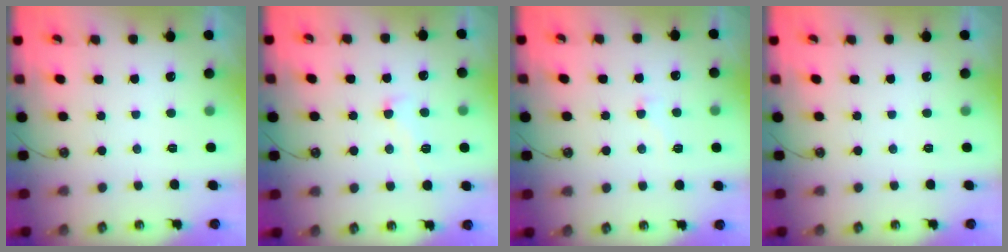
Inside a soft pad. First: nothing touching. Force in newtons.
{"total": 0.8, "press": 0.2, "slide": 0.8}
{"total": 2.6, "press": 2.5, "slide": 0.9}
{"total": 0.0}